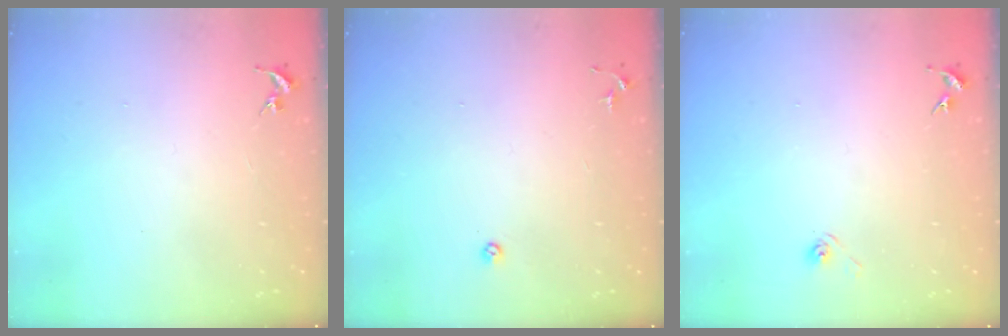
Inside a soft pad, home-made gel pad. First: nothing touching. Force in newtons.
{"total": 3.2, "press": 3.1, "slide": 0.8}
{"total": 3.0, "press": 2.5, "slide": 1.7}